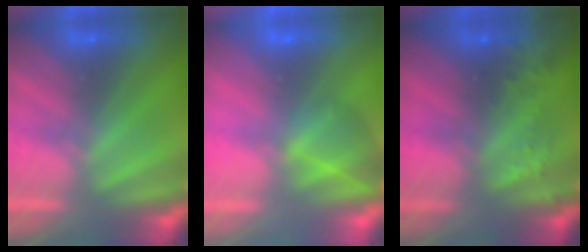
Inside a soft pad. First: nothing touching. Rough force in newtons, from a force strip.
{"total": 2.9}
{"total": 7.3}